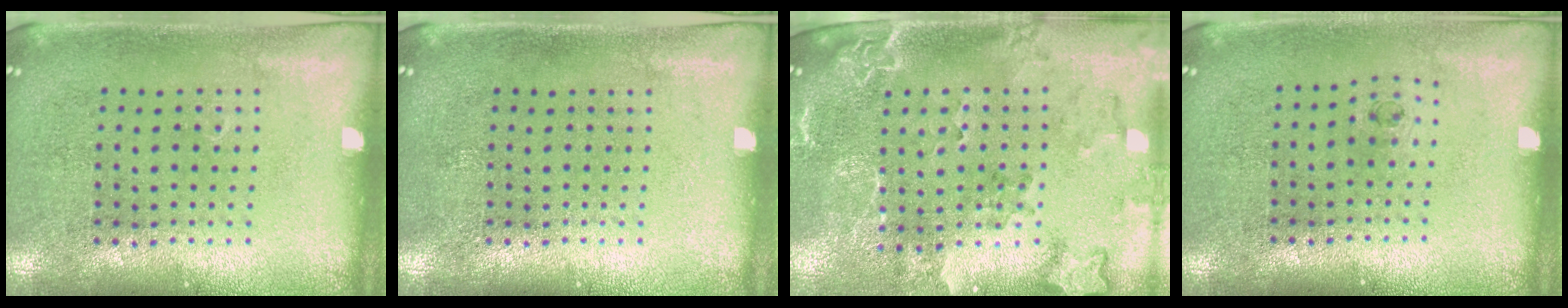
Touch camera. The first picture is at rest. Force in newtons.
{"total": 0.0}
{"total": 2.1, "press": 2.0, "slide": 0.8}
{"total": 0.5, "press": 0.2, "slide": 0.4}